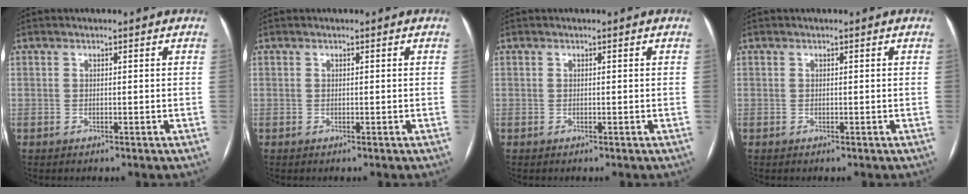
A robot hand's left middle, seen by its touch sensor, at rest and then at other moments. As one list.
[{"total": 0.0}, {"total": 0.0}, {"total": 0.0}]